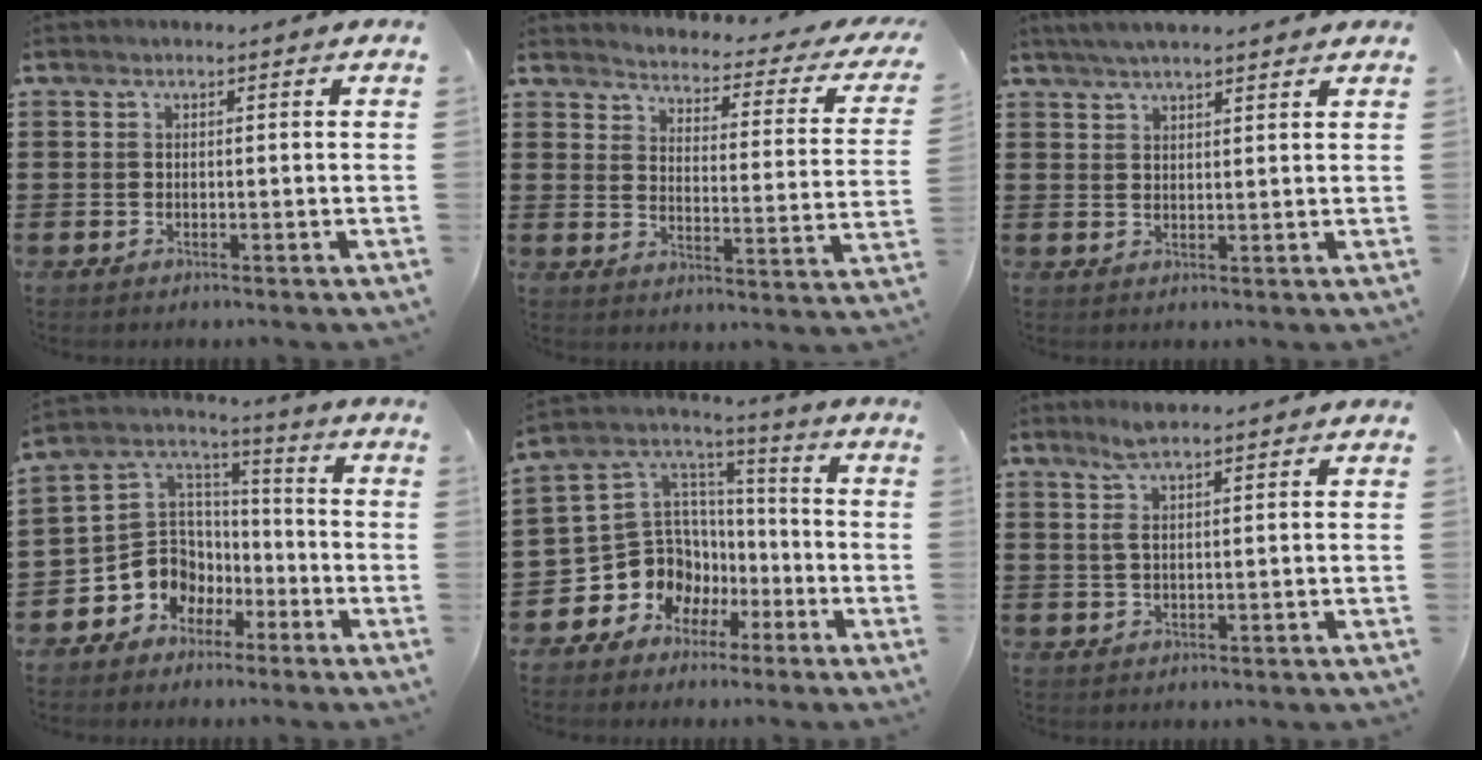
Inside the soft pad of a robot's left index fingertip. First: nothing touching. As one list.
[{"total": 2.6, "force": [2.5, -0.2, 0.7], "torque": [-0.033, -0.030, 0.032]}, {"total": 3.5, "force": [3.1, 0.2, 1.7], "torque": [-0.039, 0.002, 0.057]}, {"total": 8.0, "force": [-3.3, 7.2, 1.1], "torque": [-0.056, -0.002, -0.060]}, {"total": 10.3, "force": [-3.8, 9.3, 2.2], "torque": [-0.091, -0.009, -0.064]}, {"total": 3.3, "force": [1.8, 0.3, 2.7], "torque": [-0.056, 0.000, 0.032]}]